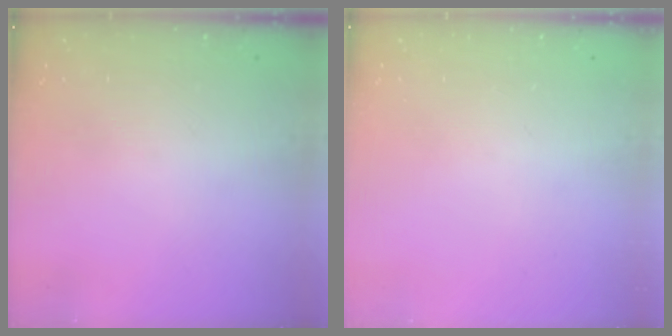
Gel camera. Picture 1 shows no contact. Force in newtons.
{"total": 0.0}